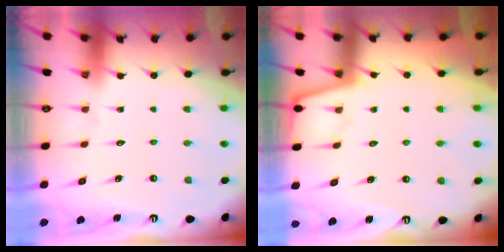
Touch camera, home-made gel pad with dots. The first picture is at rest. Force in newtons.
{"total": 2.4, "press": 2.4, "slide": 0.4}